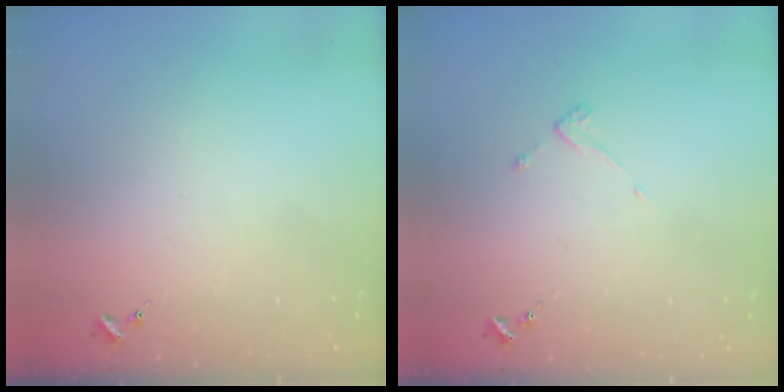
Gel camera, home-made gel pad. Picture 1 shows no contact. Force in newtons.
{"total": 3.5, "press": 3.5, "slide": 0.3}